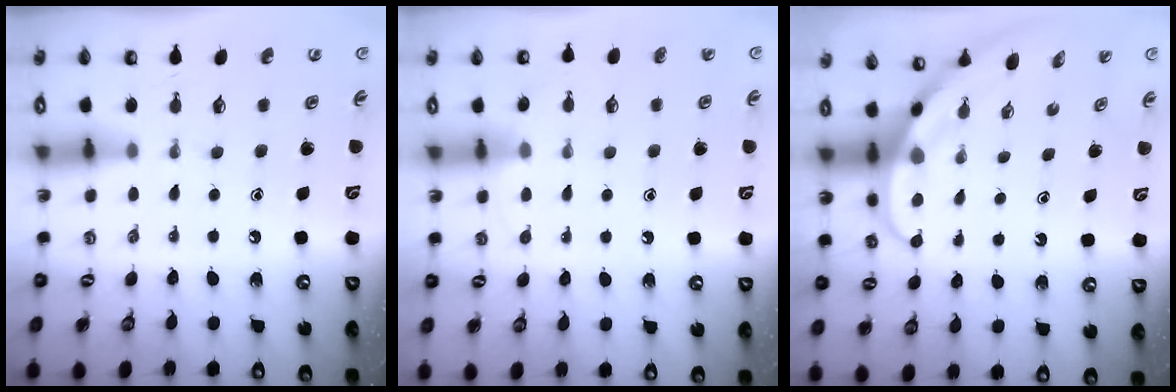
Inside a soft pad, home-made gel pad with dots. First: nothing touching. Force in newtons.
{"total": 2.7, "press": 2.7, "slide": 0.3}
{"total": 3.9, "press": 3.9, "slide": 0.3}